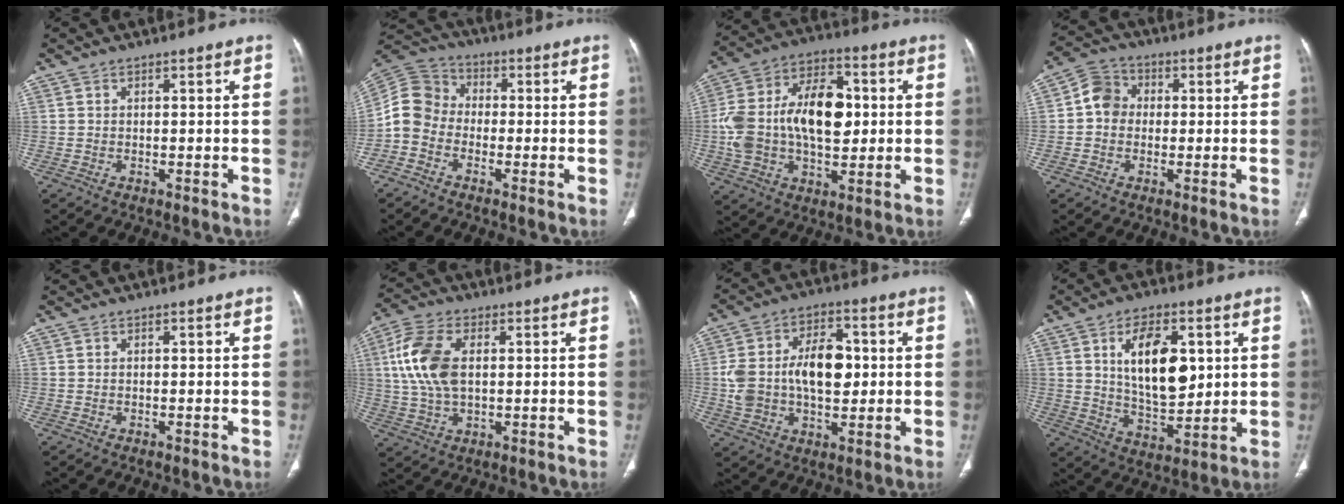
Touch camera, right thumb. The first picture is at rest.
{"total": 8.0, "force": [-2.3, 6.6, 3.8], "torque": [-0.069, 0.034, -0.062]}
{"total": 21.8, "force": [0.9, 13.2, 17.3], "torque": [-0.307, 0.025, 0.018]}
{"total": 6.1, "force": [0.1, 5.4, 2.8], "torque": [-0.030, 0.013, -0.012]}
{"total": 0.0}
{"total": 11.9, "force": [2.1, 6.8, 9.5], "torque": [-0.203, 0.001, 0.038]}
{"total": 15.7, "force": [0.8, 9.9, 12.2], "torque": [-0.192, 0.021, 0.020]}
{"total": 14.6, "force": [3.8, 7.8, 11.8], "torque": [-0.165, -0.026, 0.073]}